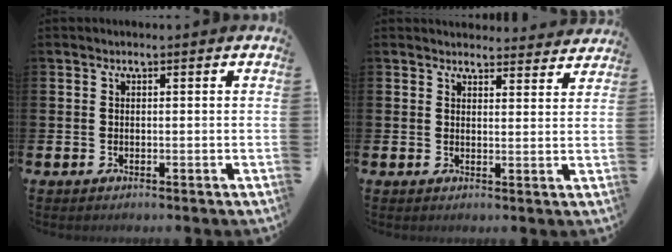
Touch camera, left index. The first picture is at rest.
{"total": 3.5, "force": [3.4, 0.7, 0.0], "torque": [0.005, -0.024, 0.060]}